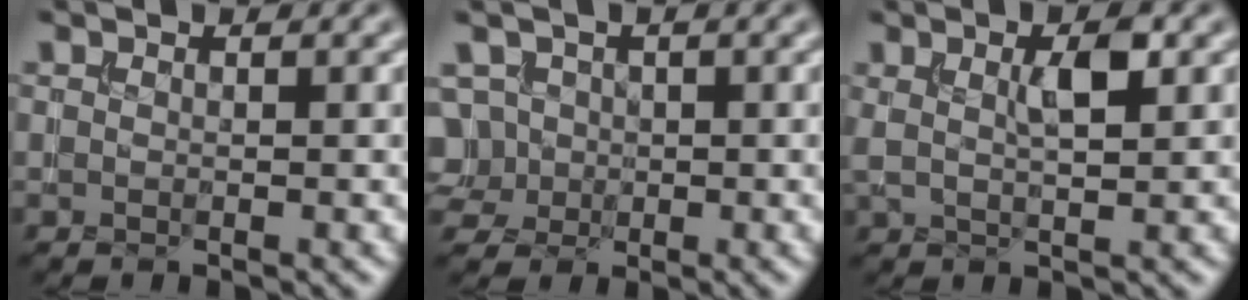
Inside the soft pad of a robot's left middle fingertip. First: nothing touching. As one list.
[{"total": 4.2, "force": [0.1, 3.9, 1.7], "torque": [-0.032, 0.030, -0.006]}, {"total": 3.0, "force": [1.1, 0.7, 2.7], "torque": [-0.049, 0.003, 0.018]}]